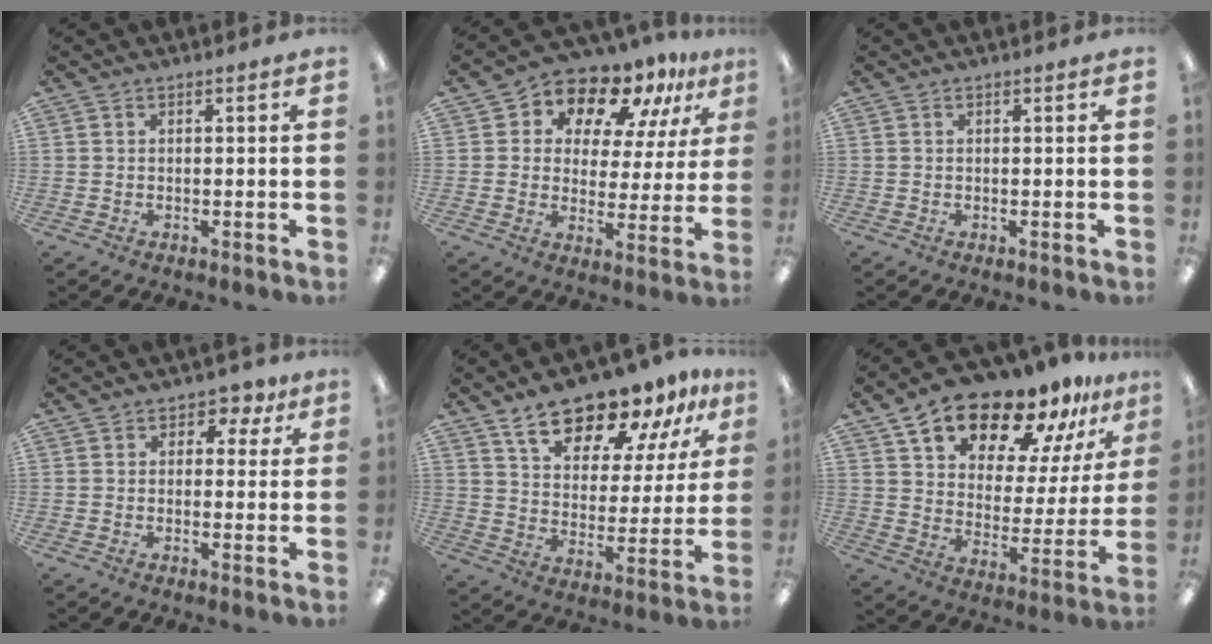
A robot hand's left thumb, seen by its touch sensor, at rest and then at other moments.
{"total": 11.6, "force": [9.3, 5.8, 4.0], "torque": [-0.071, -0.075, 0.162]}
{"total": 0.0}
{"total": 3.0, "force": [1.0, 2.5, 1.2], "torque": [-0.002, -0.001, 0.012]}
{"total": 17.0, "force": [13.1, 7.2, 8.0], "torque": [-0.134, -0.077, 0.230]}
{"total": 17.7, "force": [14.2, 7.6, 7.2], "torque": [-0.122, -0.102, 0.248]}